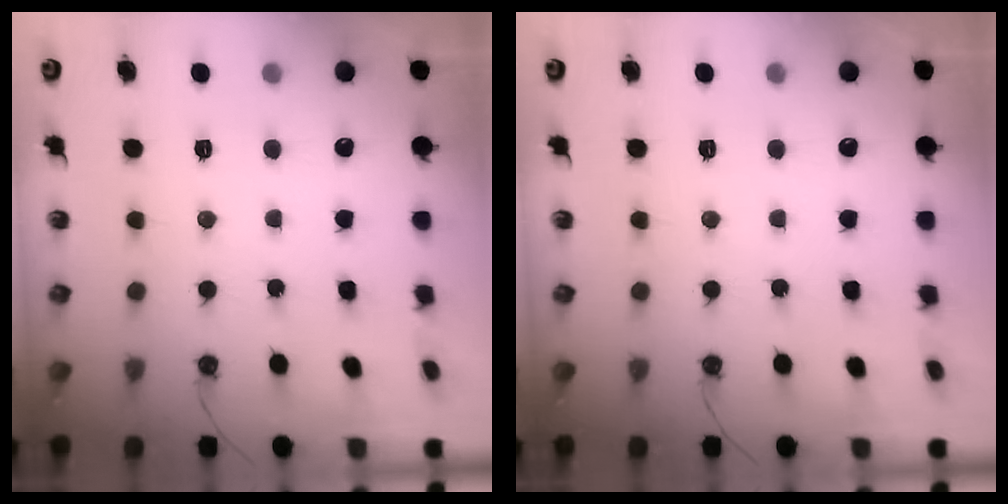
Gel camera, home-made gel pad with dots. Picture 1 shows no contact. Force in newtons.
{"total": 0.0}